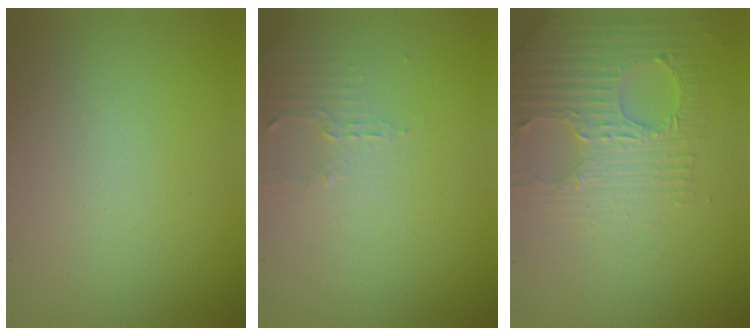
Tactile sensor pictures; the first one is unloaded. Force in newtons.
{"total": 1.8, "press": 1.7, "slide": 0.5}
{"total": 3.5, "press": 3.5, "slide": 0.6}